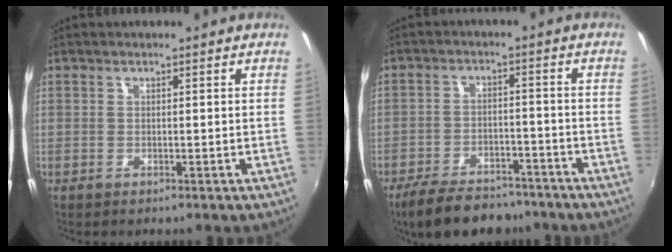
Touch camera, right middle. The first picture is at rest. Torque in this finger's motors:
{"motor_torque": [1.15, -1.00, 0.24, 0.10]}